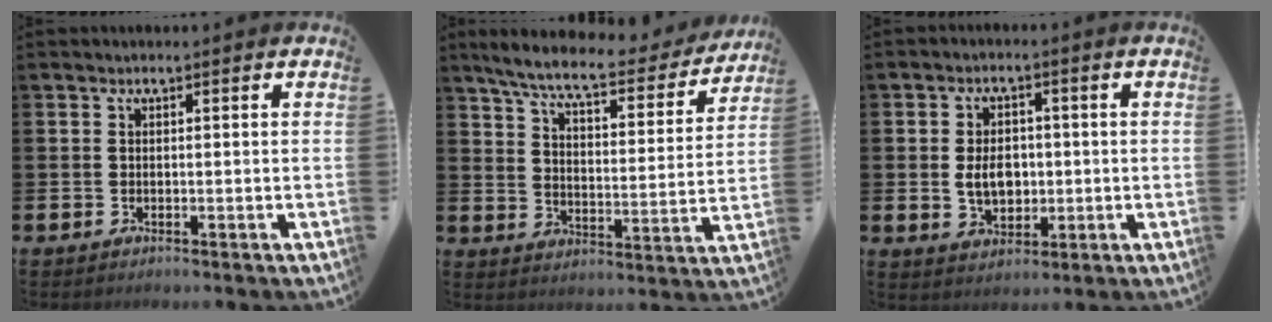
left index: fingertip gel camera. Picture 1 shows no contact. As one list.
[{"total": 8.3, "force": [7.4, 1.1, 3.7], "torque": [-0.102, -0.044, 0.122]}, {"total": 4.8, "force": [-0.1, 3.4, 3.4], "torque": [-0.050, 0.004, -0.008]}]